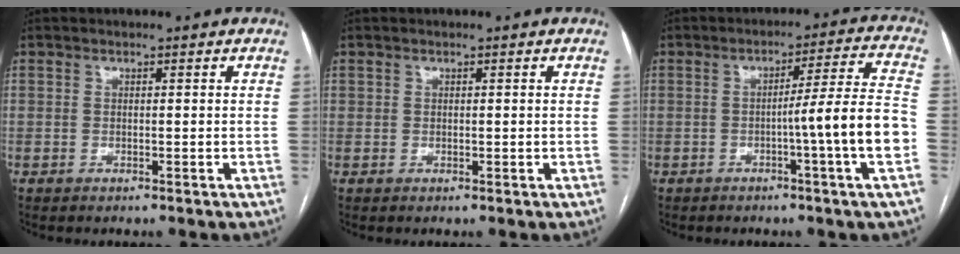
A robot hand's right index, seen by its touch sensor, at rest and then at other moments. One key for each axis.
{"total": 0.7, "fx": 0.4, "fy": 0.6, "fz": 0.3, "tx": 0.001, "ty": -0.001, "tz": 0.005}
{"total": 10.4, "fx": -2.8, "fy": -1.8, "fz": 9.9, "tx": -0.141, "ty": 0.007, "tz": -0.041}